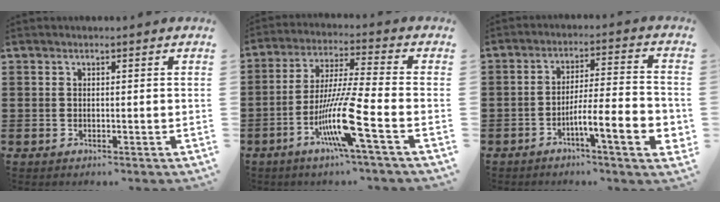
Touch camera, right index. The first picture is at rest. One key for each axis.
{"total": 11.9, "fx": -5.2, "fy": 0.5, "fz": 10.6, "tx": -0.222, "ty": -0.013, "tz": -0.104}
{"total": 8.8, "fx": -3.9, "fy": 1.1, "fz": 7.8, "tx": -0.143, "ty": -0.007, "tz": -0.071}